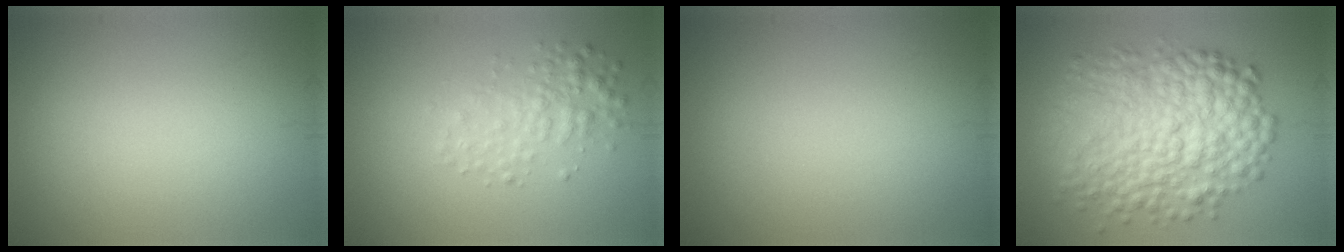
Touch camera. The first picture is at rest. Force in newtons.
{"total": 2.6, "press": 2.6, "slide": 0.0}
{"total": 0.0}
{"total": 9.3, "press": 9.3, "slide": 0.1}